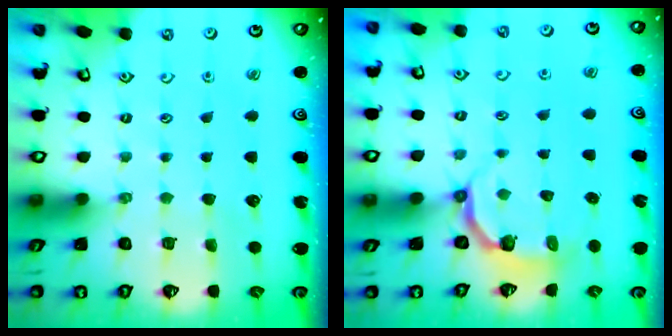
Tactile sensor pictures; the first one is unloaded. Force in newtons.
{"total": 4.1, "press": 2.4, "slide": 3.3}